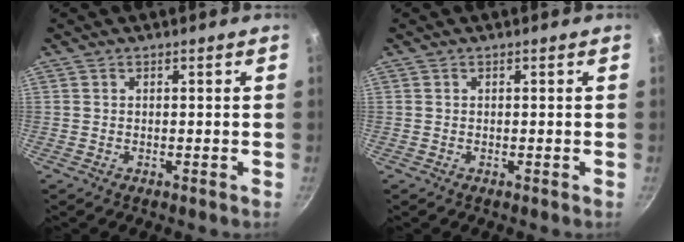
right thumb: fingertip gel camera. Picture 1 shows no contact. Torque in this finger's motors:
{"motor_torque": [-0.21, 0.19, 0.01, 0.00, 0.01]}